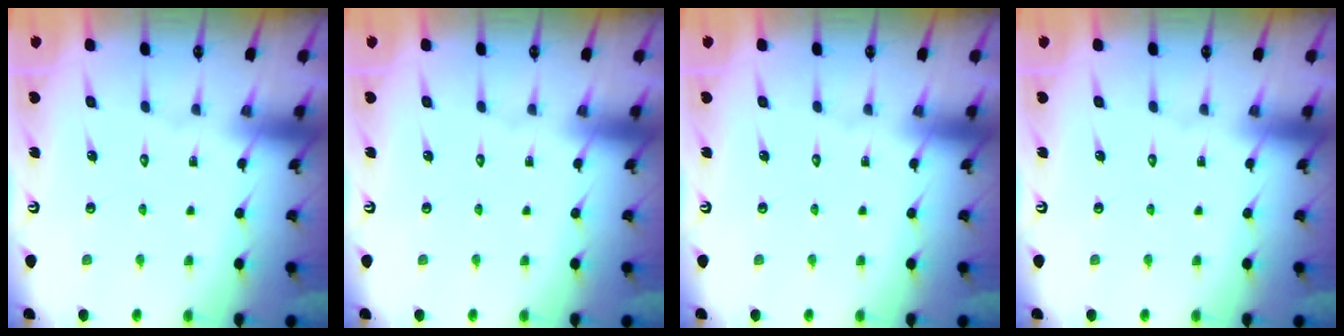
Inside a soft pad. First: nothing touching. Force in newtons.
{"total": 0.0}
{"total": 0.0}
{"total": 0.0}